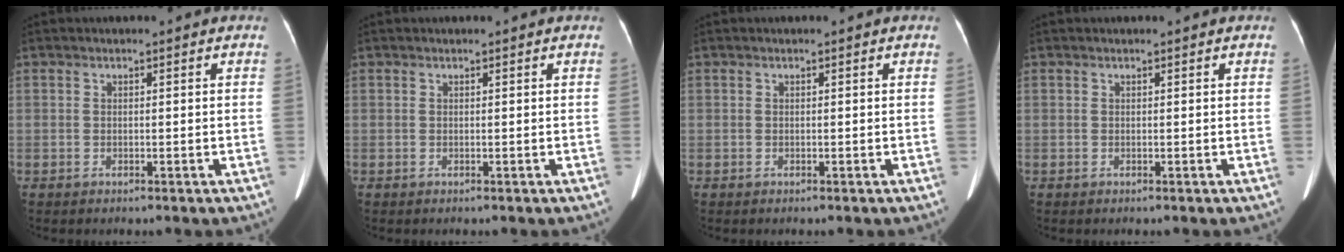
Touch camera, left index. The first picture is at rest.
{"total": 0.0}
{"total": 0.0}
{"total": 0.0}